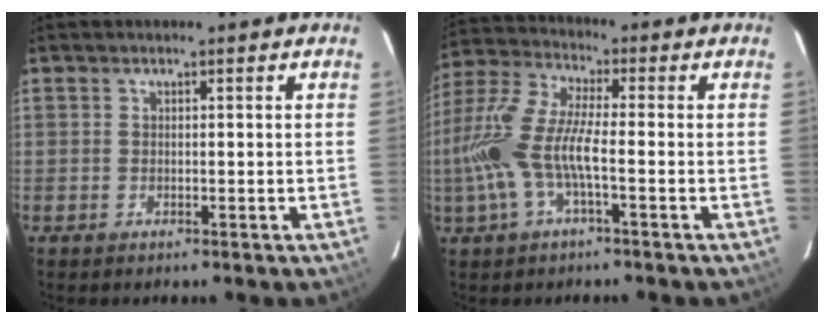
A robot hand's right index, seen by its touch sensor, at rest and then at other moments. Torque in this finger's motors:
{"motor_torque": [1.36, -0.51, 0.84, 0.21]}